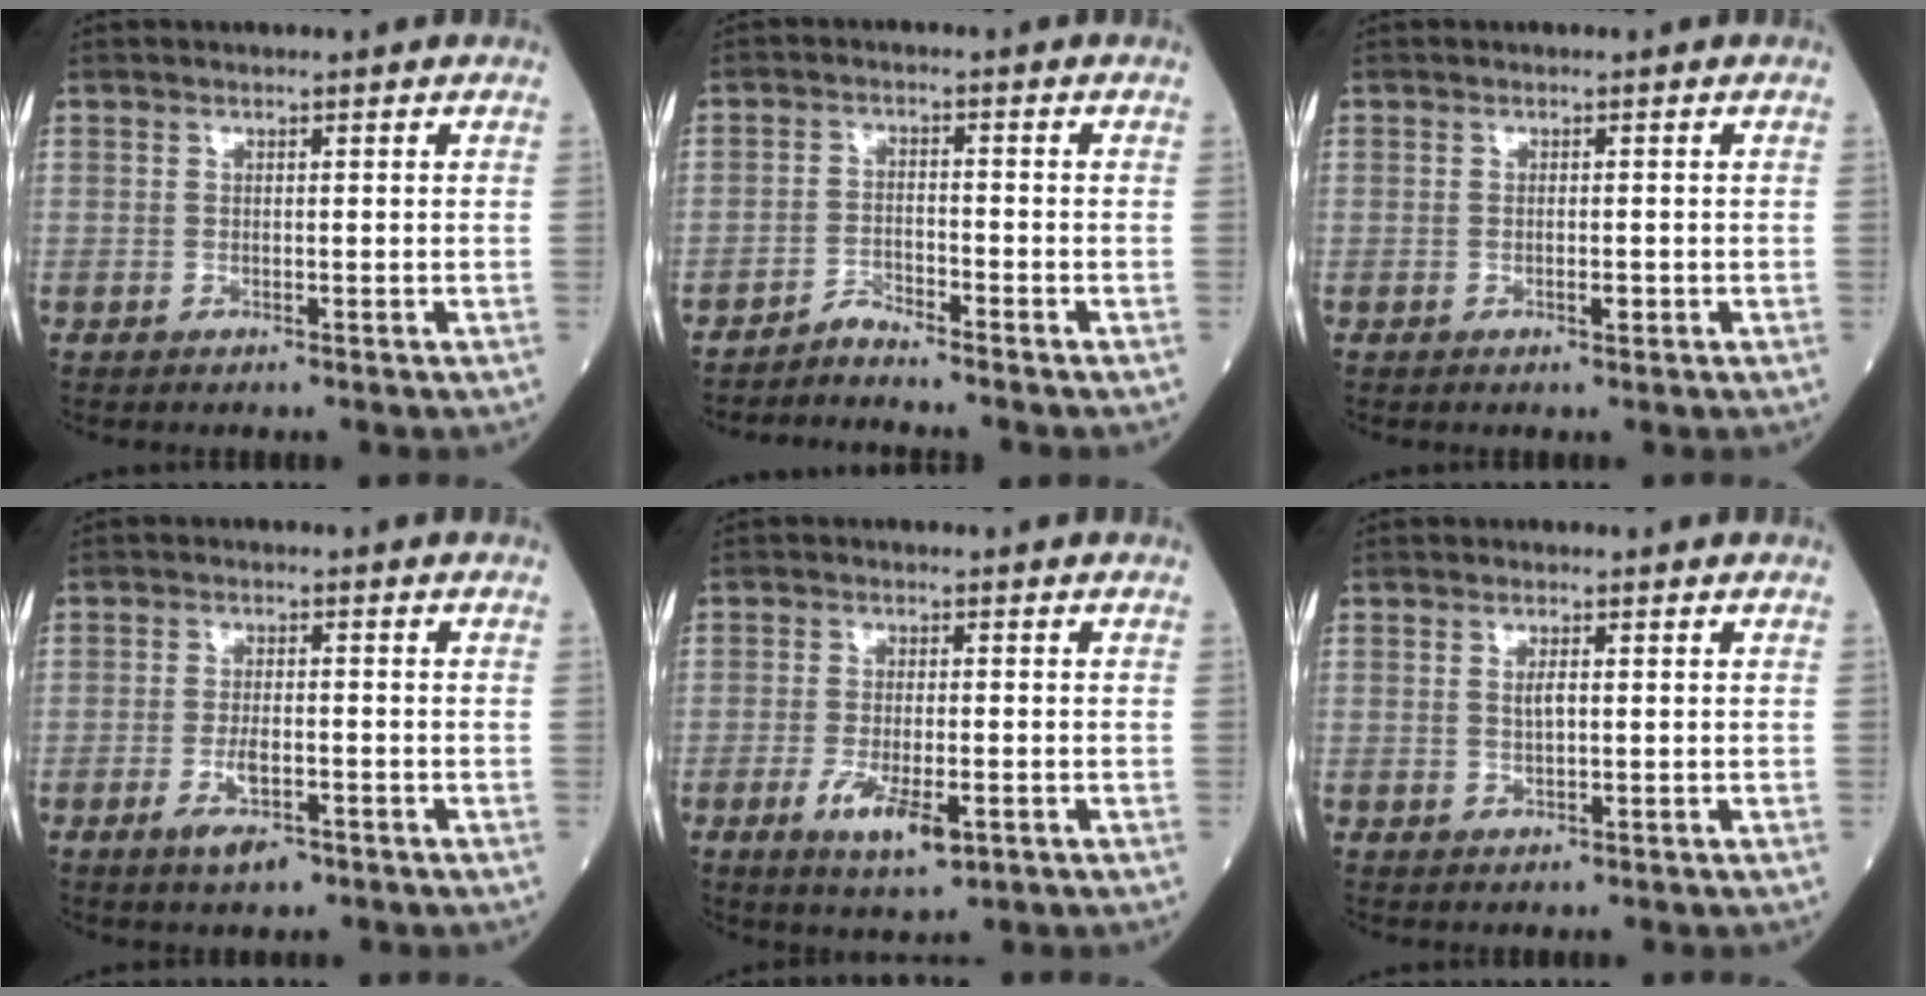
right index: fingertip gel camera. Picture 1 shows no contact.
{"total": 2.8, "force": [-2.7, -0.7, -0.2], "torque": [0.005, -0.013, -0.050]}
{"total": 1.0, "force": [-0.4, 0.3, 0.9], "torque": [-0.017, -0.001, -0.006]}
{"total": 4.1, "force": [-2.2, 1.3, 3.2], "torque": [-0.063, -0.002, -0.034]}
{"total": 6.1, "force": [-2.5, 1.7, 5.4], "torque": [-0.103, -0.011, -0.035]}
{"total": 1.7, "force": [0.3, 0.5, 1.6], "torque": [-0.032, 0.000, 0.007]}